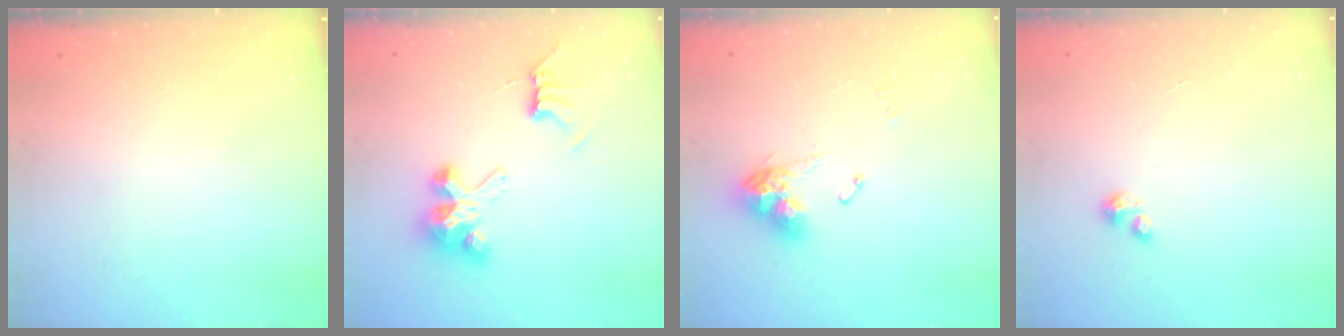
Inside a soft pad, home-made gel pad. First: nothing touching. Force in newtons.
{"total": 7.7, "press": 7.7, "slide": 0.3}
{"total": 11.0, "press": 10.9, "slide": 1.3}
{"total": 0.9, "press": 0.9, "slide": 0.3}